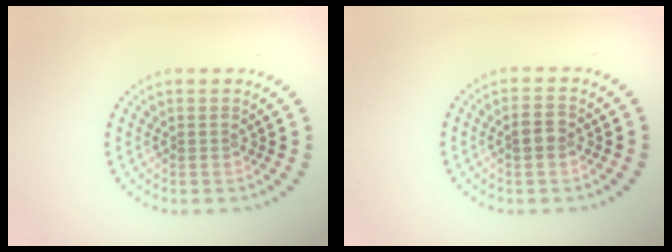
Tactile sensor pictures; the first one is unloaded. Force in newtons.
{"total": 1.8, "press": 1.8, "slide": 0.2}